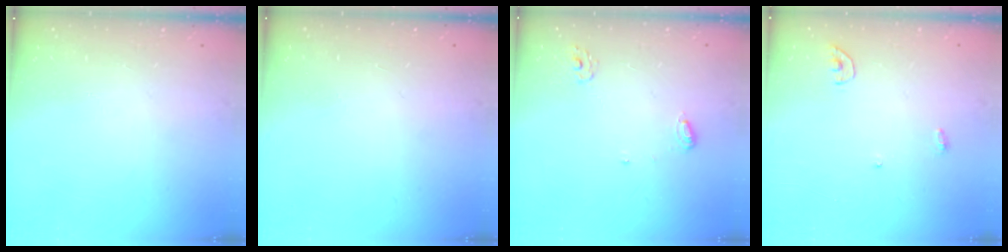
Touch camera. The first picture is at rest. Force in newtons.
{"total": 0.9, "press": 0.9, "slide": 0.0}
{"total": 4.7, "press": 4.7, "slide": 0.4}
{"total": 3.6, "press": 3.5, "slide": 0.4}